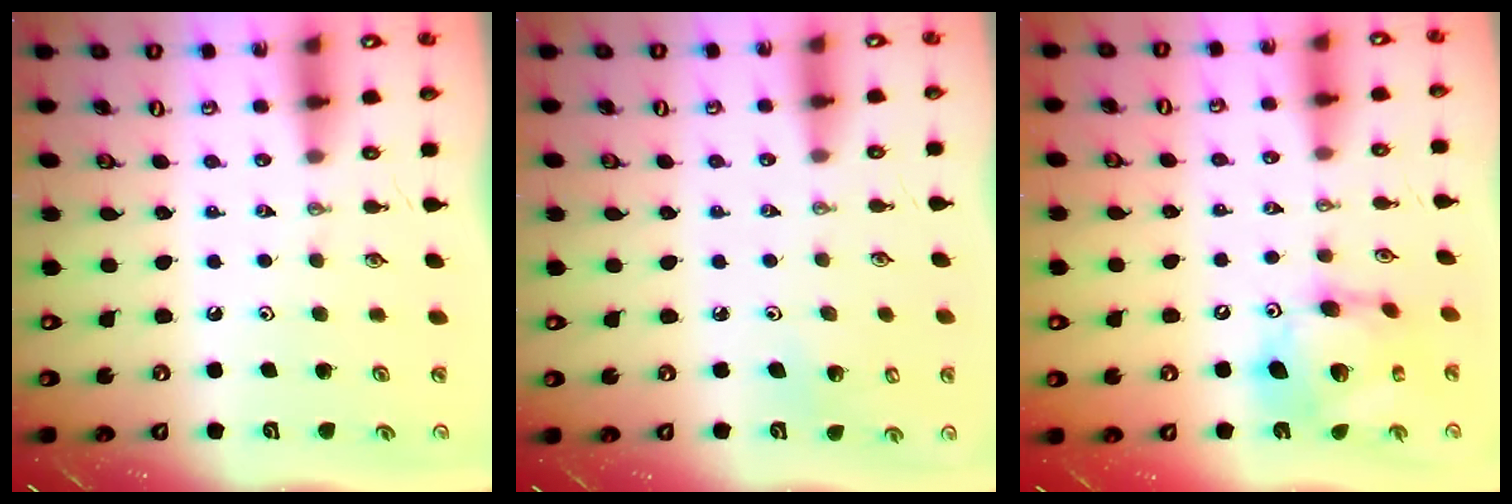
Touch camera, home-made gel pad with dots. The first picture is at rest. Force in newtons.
{"total": 3.3, "press": 3.3, "slide": 0.5}
{"total": 15.2, "press": 15.1, "slide": 1.4}